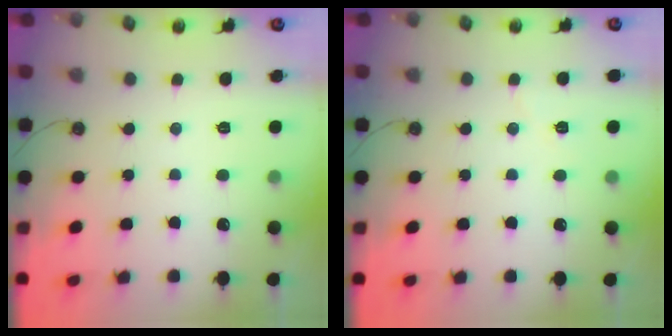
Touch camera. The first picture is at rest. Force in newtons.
{"total": 4.6, "press": 4.2, "slide": 2.0}